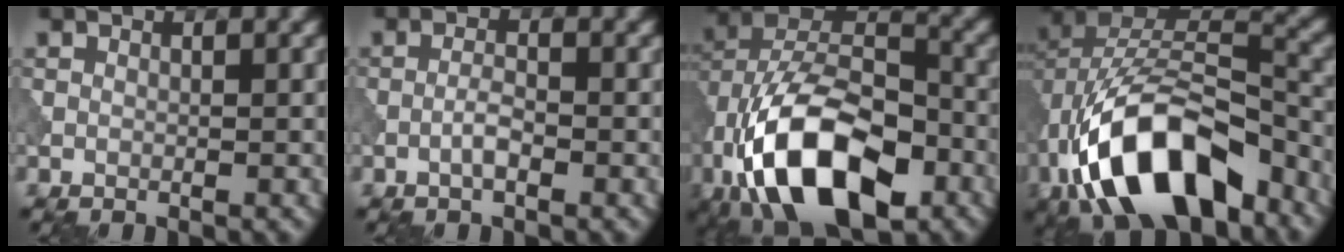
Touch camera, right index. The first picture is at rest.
{"total": 1.7, "force": [-0.8, 0.4, 1.5], "torque": [-0.029, 0.005, -0.020]}
{"total": 15.2, "force": [-6.6, 8.2, 11.1], "torque": [-0.197, -0.006, -0.123]}
{"total": 13.8, "force": [-6.4, 7.3, 9.8], "torque": [-0.172, 0.000, -0.109]}